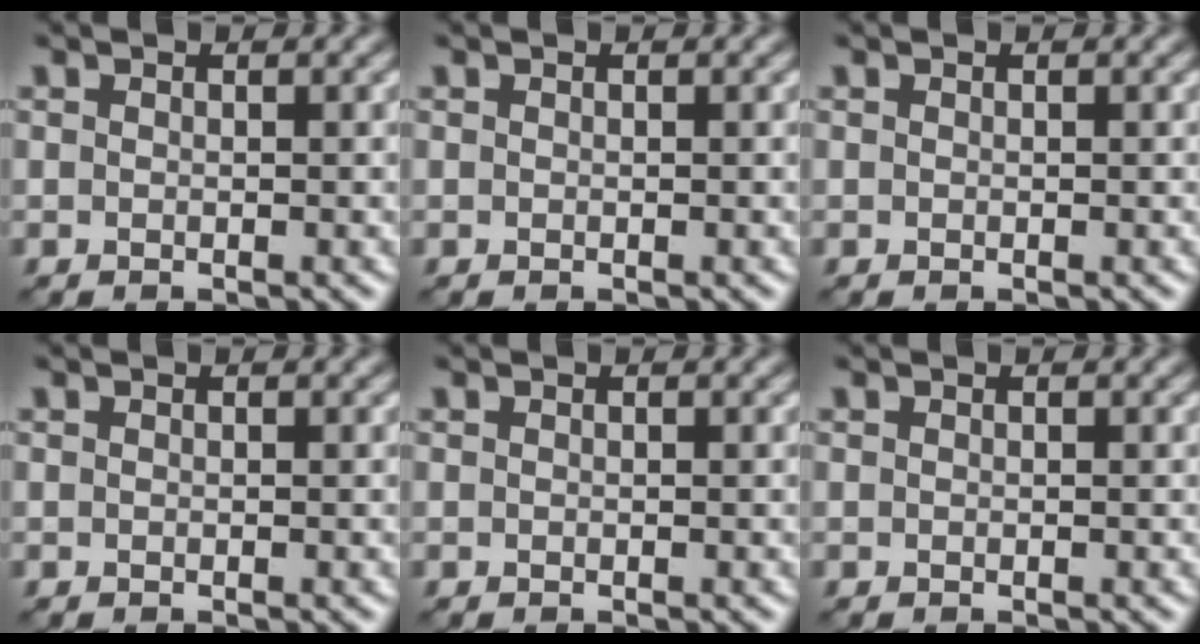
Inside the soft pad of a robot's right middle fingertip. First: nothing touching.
{"total": 0.0}
{"total": 0.0}
{"total": 0.0}
{"total": 0.0}
{"total": 0.0}